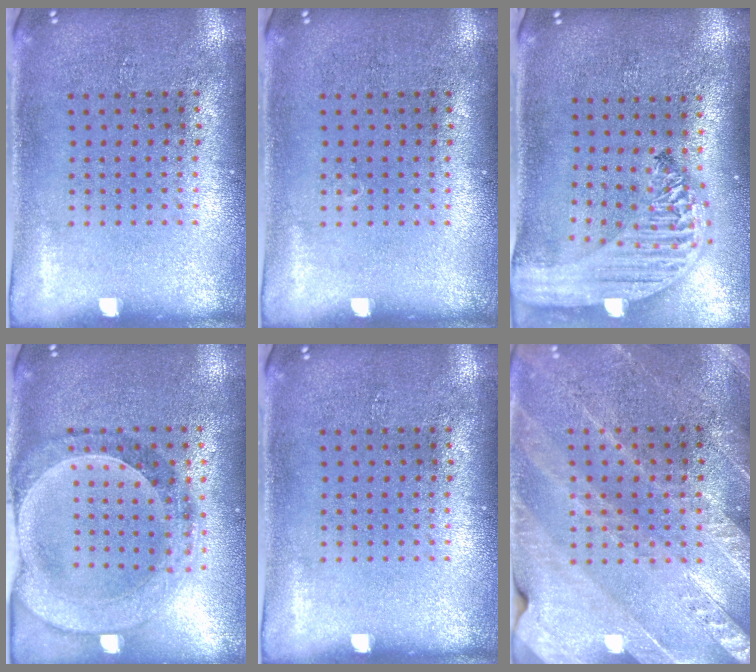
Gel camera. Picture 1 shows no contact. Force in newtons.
{"total": 0.0}
{"total": 2.7, "press": 2.2, "slide": 1.5}
{"total": 1.5, "press": 1.5, "slide": 0.4}
{"total": 0.0}
{"total": 2.9, "press": 2.7, "slide": 0.9}